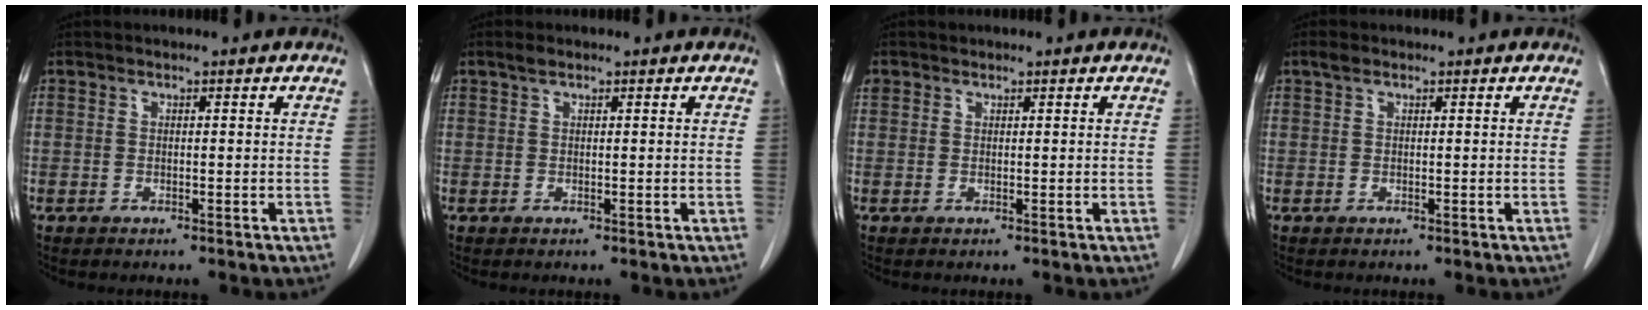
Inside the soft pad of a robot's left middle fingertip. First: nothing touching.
{"total": 0.9, "force": [0.7, 0.3, 0.5], "torque": [-0.015, 0.007, 0.015]}
{"total": 1.3, "force": [0.9, 1.0, 0.1], "torque": [-0.002, 0.012, 0.016]}
{"total": 0.9, "force": [0.7, 0.5, 0.5], "torque": [-0.012, 0.013, 0.012]}